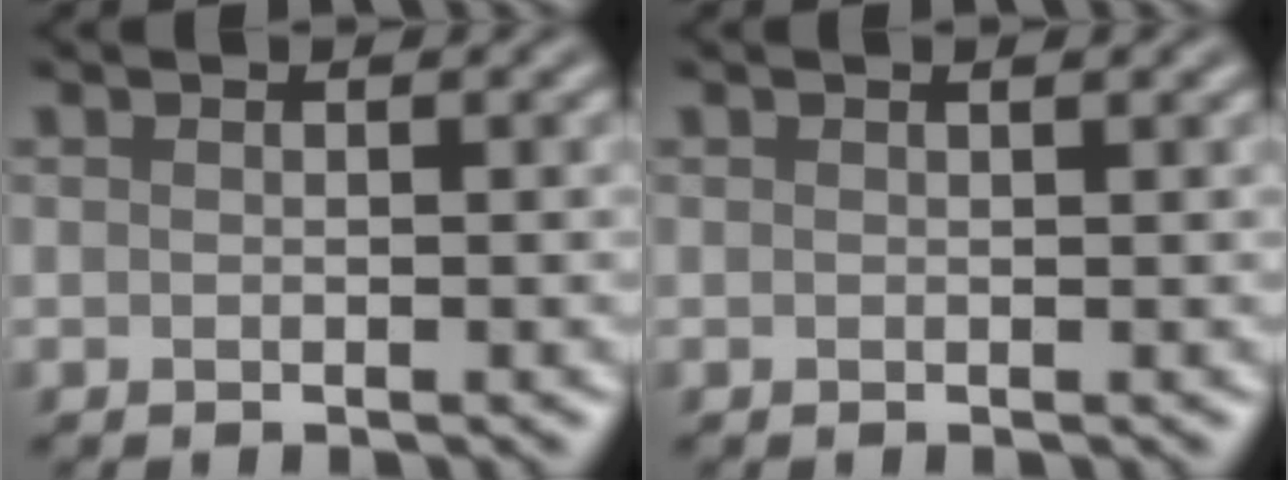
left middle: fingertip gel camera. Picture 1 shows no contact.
{"total": 0.8, "force": [0.5, 0.3, 0.5], "torque": [-0.002, -0.003, 0.001]}